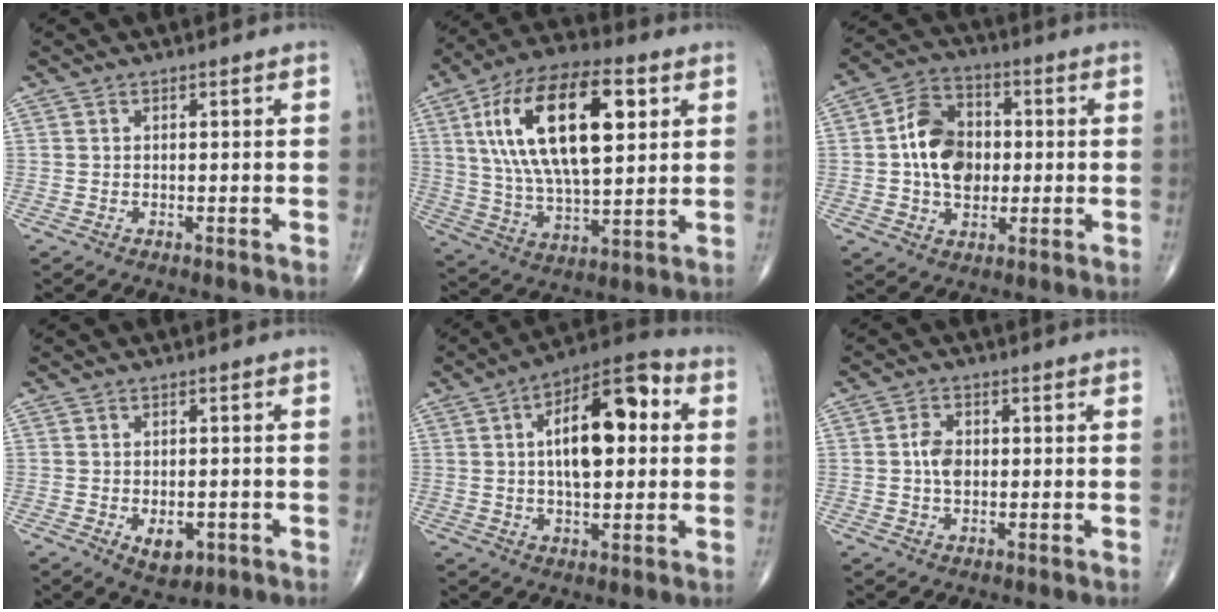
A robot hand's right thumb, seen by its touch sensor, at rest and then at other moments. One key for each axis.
{"total": 23.5, "fx": 6.8, "fy": 10.3, "fz": 20.0, "tx": -0.357, "ty": -0.004, "tz": 0.116}
{"total": 12.2, "fx": 0.1, "fy": 8.7, "fz": 8.7, "tx": -0.128, "ty": 0.019, "tz": -0.003}
{"total": 4.8, "fx": -1.7, "fy": 2.8, "fz": 3.5, "tx": -0.042, "ty": 0.000, "tz": -0.015}
{"total": 16.5, "fx": 2.9, "fy": 7.4, "fz": 14.4, "tx": -0.207, "ty": 0.021, "tz": 0.038}
{"total": 3.9, "fx": 0.1, "fy": 2.5, "fz": 3.0, "tx": -0.054, "ty": 0.005, "tz": -0.002}